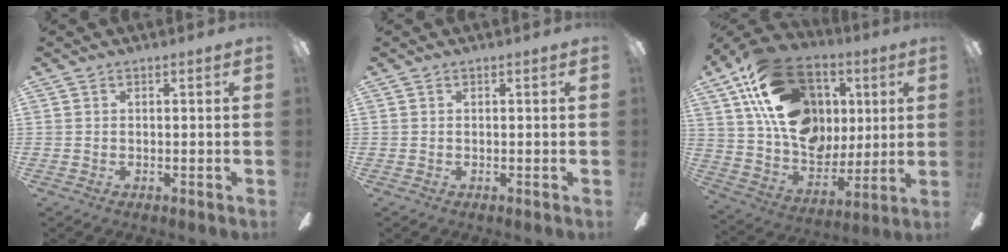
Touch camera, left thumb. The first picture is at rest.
{"total": 0.0}
{"total": 25.0, "force": [8.9, 17.9, 15.1], "torque": [-0.265, -0.023, 0.170]}